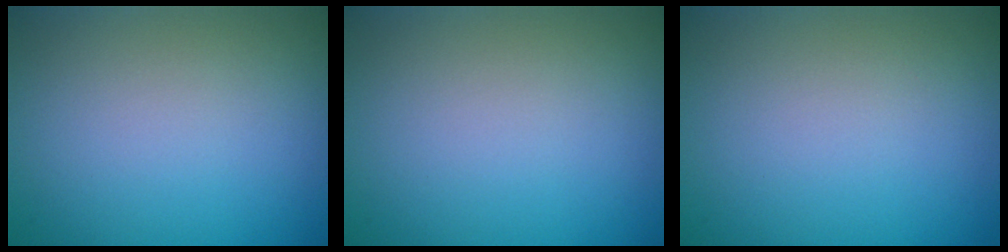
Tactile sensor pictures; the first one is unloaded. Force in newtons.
{"total": 0.0}
{"total": 0.0}